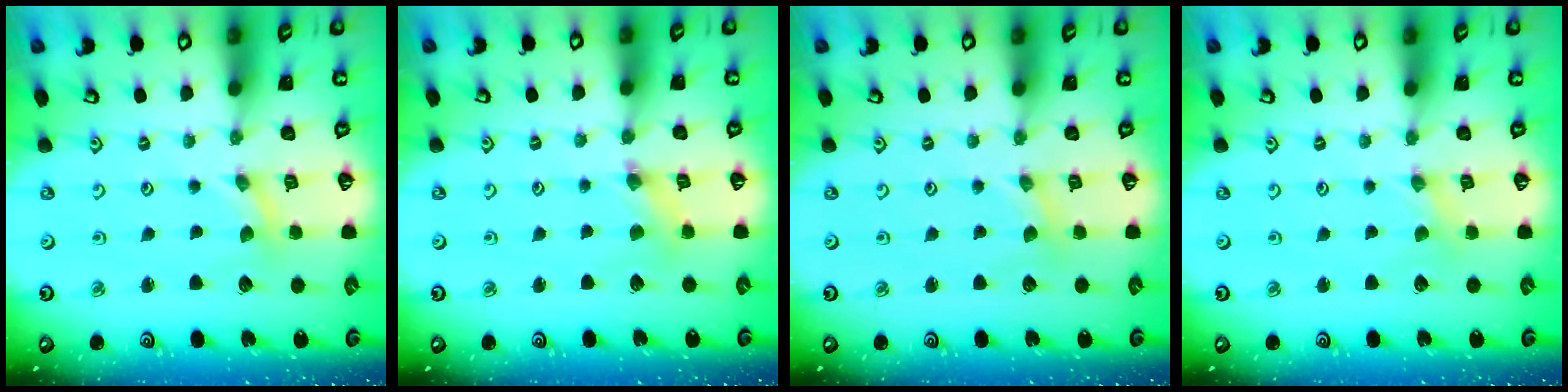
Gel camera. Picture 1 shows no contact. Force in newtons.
{"total": 2.3, "press": 2.3, "slide": 0.4}
{"total": 0.8, "press": 0.8, "slide": 0.2}
{"total": 0.0}